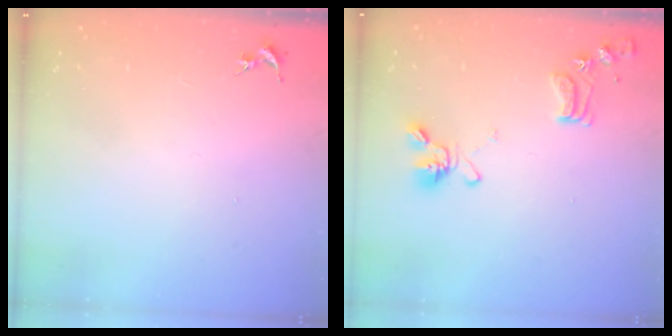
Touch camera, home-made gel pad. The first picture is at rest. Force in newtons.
{"total": 13.1, "press": 13.0, "slide": 1.9}